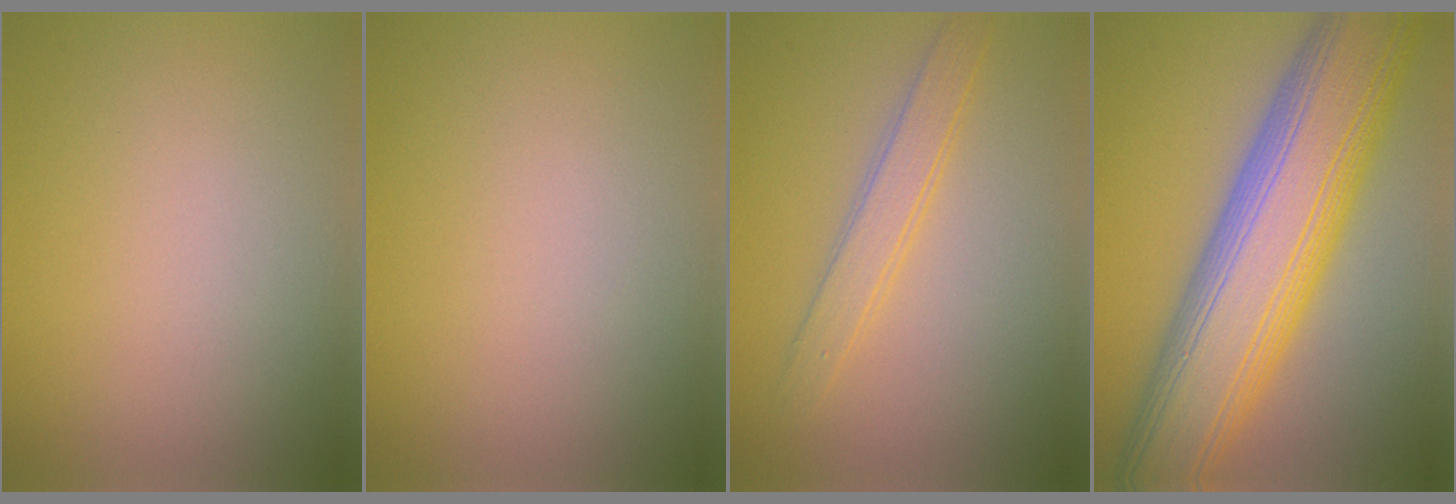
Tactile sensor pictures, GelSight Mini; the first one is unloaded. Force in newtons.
{"total": 0.0}
{"total": 2.5, "press": 2.5, "slide": 0.2}
{"total": 13.9, "press": 13.8, "slide": 0.7}